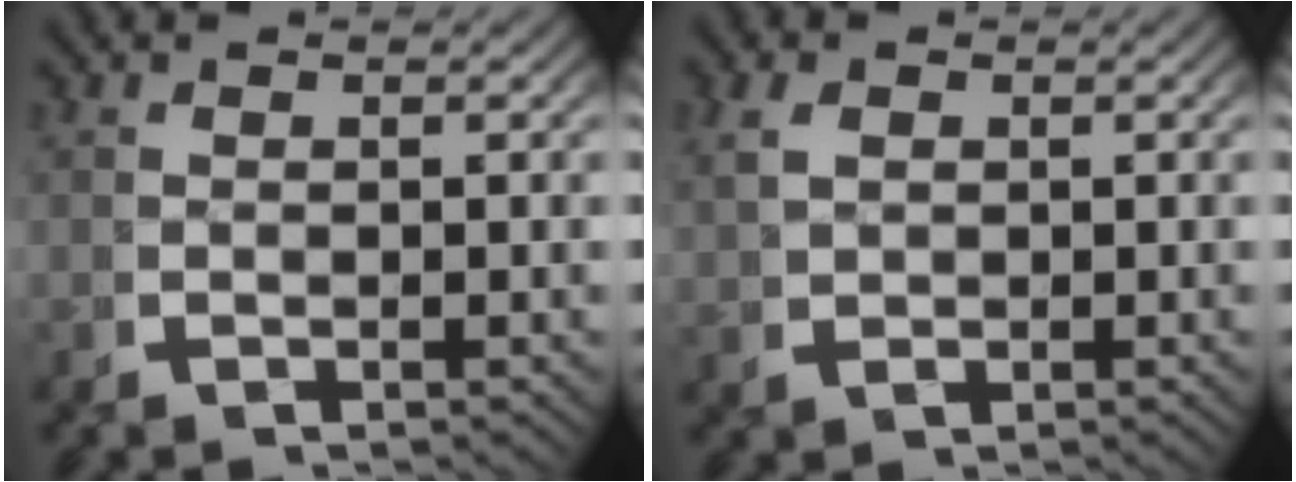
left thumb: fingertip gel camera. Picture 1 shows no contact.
{"total": 2.3, "force": [1.0, 1.5, 1.4], "torque": [-0.026, -0.002, 0.025]}